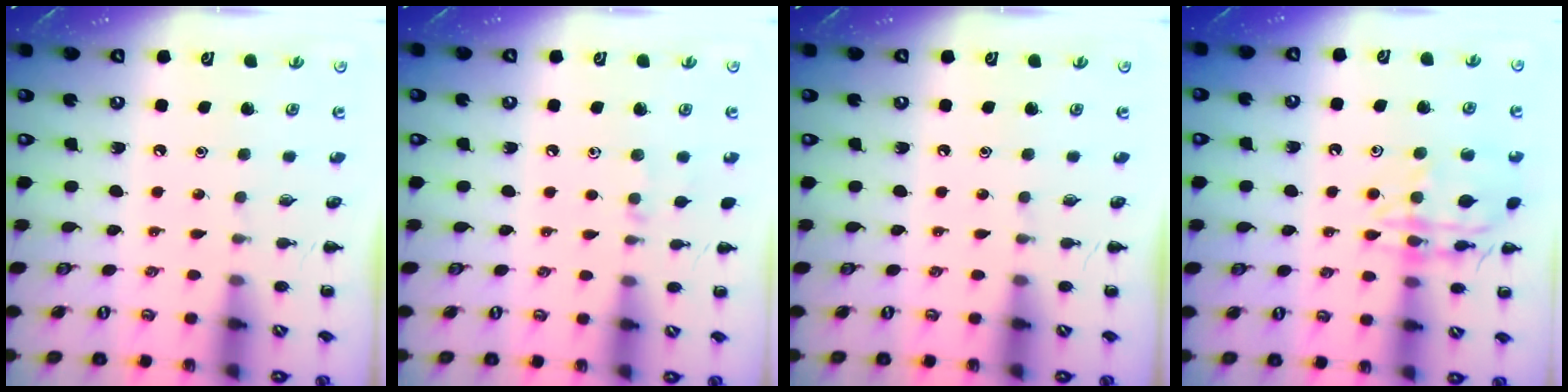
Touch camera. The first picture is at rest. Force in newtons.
{"total": 5.3, "press": 5.0, "slide": 1.7}
{"total": 0.0}
{"total": 14.3, "press": 14.3, "slide": 1.1}